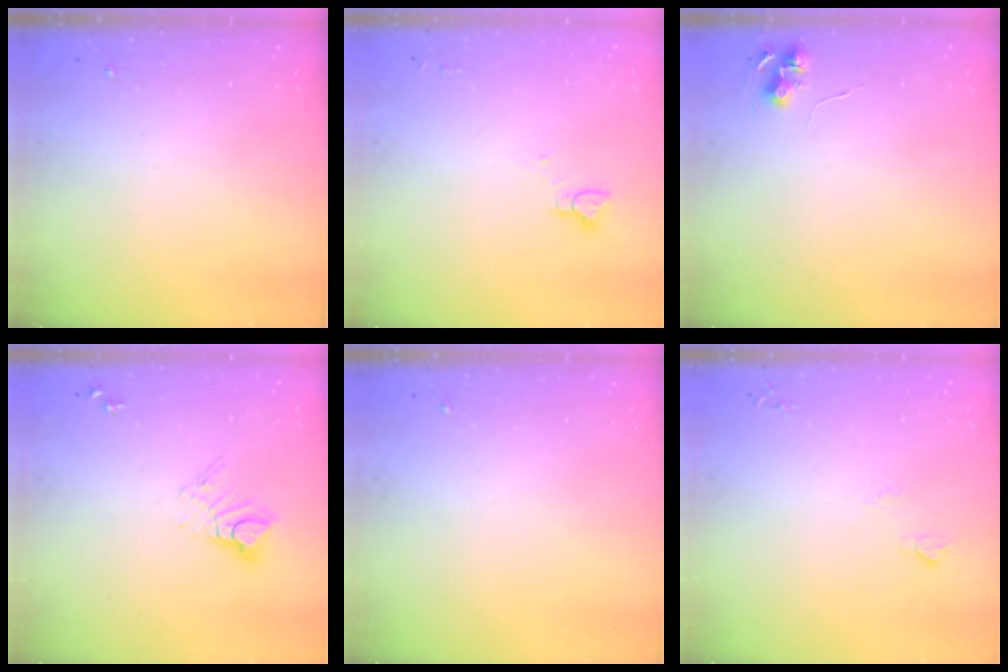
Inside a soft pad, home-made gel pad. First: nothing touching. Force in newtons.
{"total": 3.9, "press": 3.9, "slide": 0.4}
{"total": 6.0, "press": 6.0, "slide": 0.4}
{"total": 7.9, "press": 7.8, "slide": 0.7}
{"total": 0.0}
{"total": 4.0, "press": 4.0, "slide": 0.6}